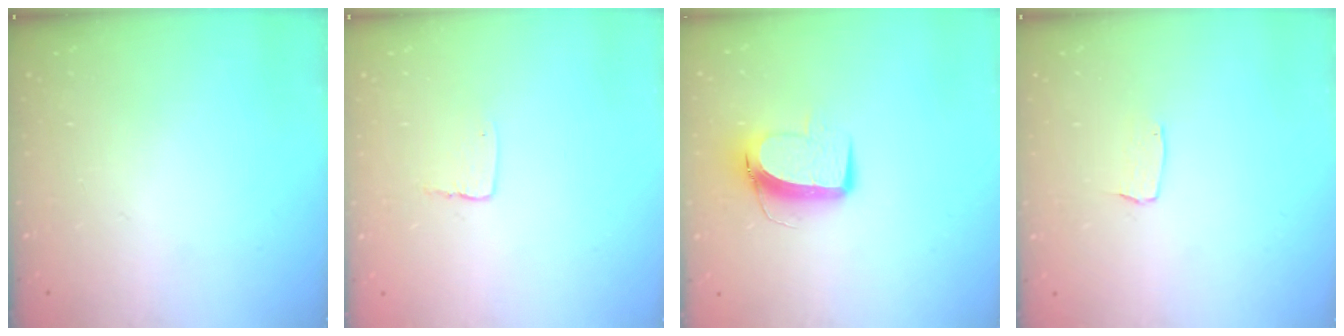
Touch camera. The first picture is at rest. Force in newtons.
{"total": 3.8, "press": 3.8, "slide": 0.4}
{"total": 9.9, "press": 9.9, "slide": 0.8}
{"total": 3.0, "press": 3.0, "slide": 0.2}